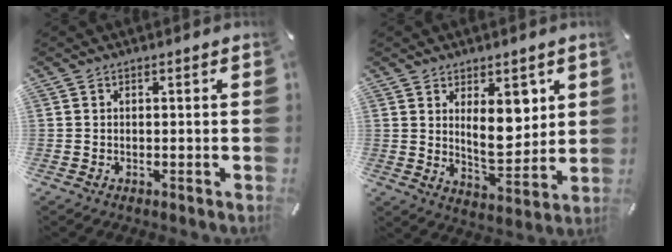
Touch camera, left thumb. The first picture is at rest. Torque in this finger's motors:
{"motor_torque": [1.72, 1.85, 1.10, -0.98, 0.25]}